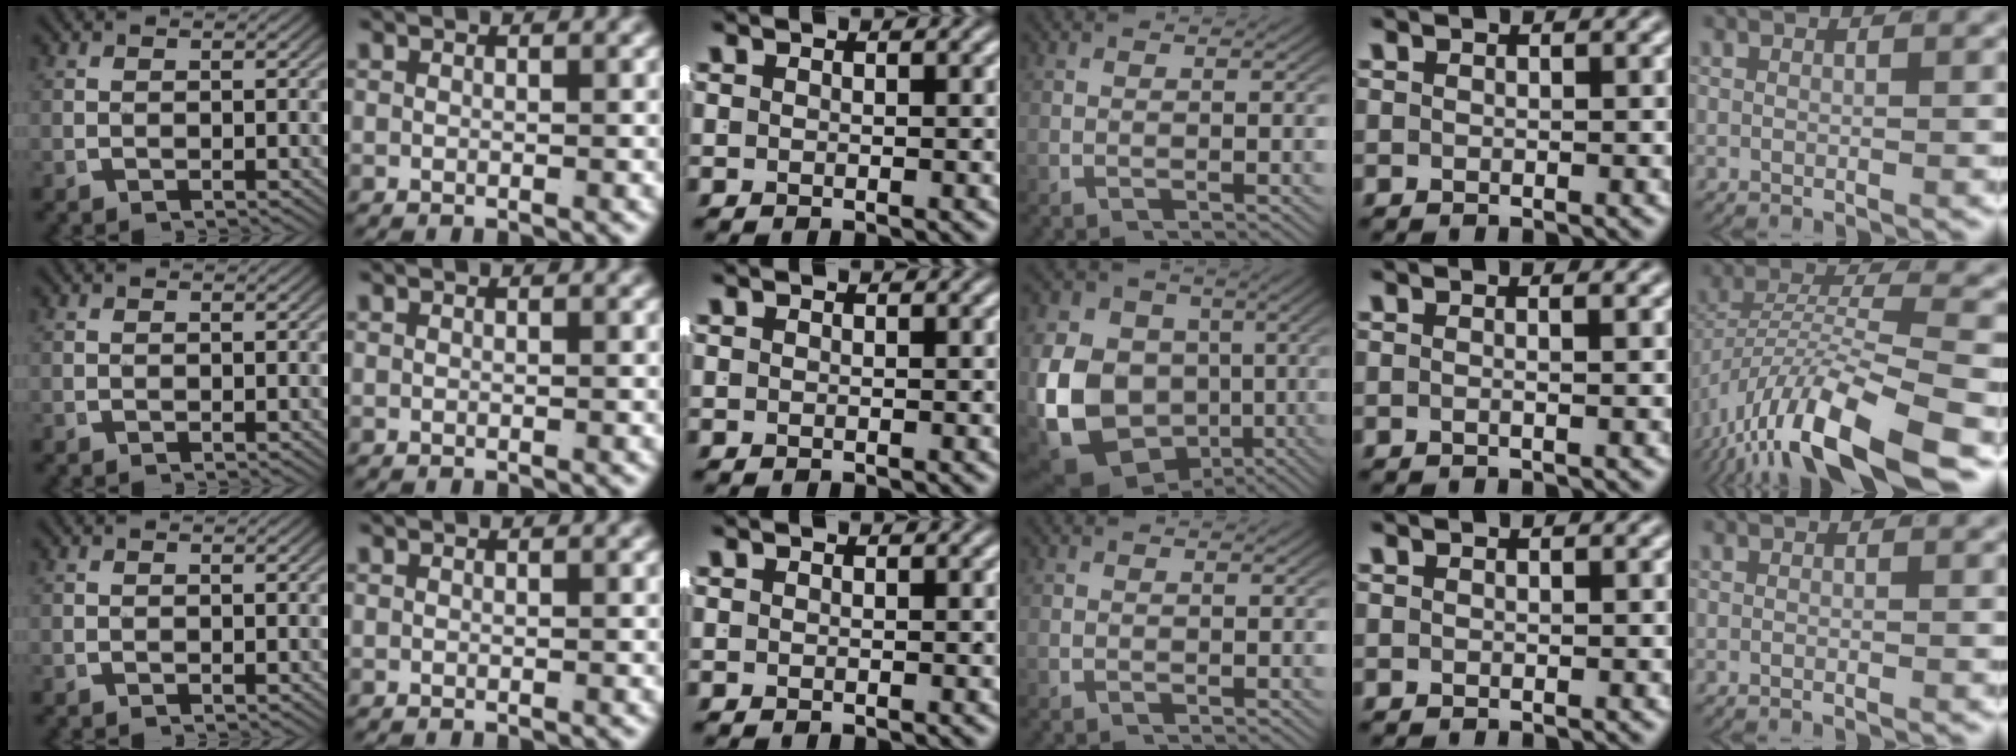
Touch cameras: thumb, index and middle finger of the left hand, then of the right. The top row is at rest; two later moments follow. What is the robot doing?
{"motion": "lift_and_place", "object": "jacket"}